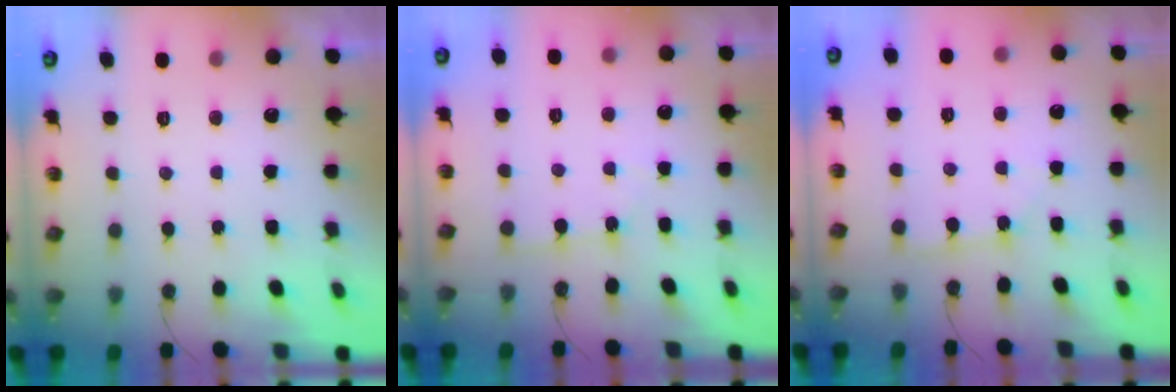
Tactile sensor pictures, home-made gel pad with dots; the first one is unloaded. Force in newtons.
{"total": 2.1, "press": 2.1, "slide": 0.2}
{"total": 1.9, "press": 1.8, "slide": 0.2}